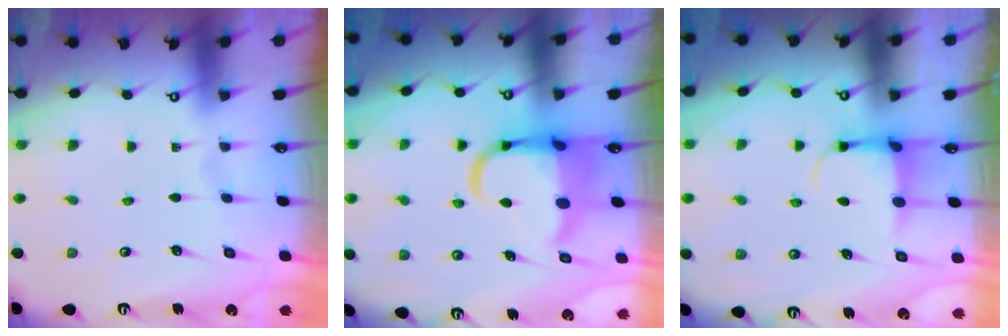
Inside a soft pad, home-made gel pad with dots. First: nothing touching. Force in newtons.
{"total": 9.5, "press": 9.3, "slide": 1.7}
{"total": 4.0, "press": 3.8, "slide": 1.2}